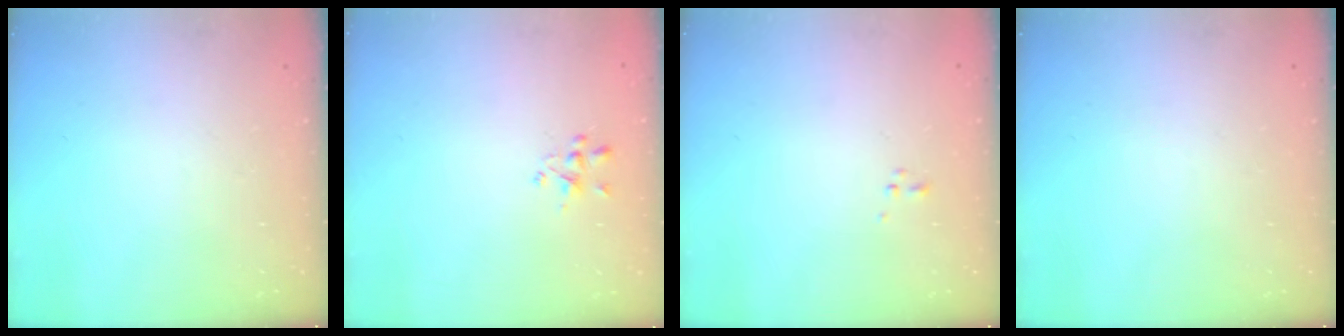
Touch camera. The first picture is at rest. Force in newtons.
{"total": 1.8, "press": 1.7, "slide": 0.7}
{"total": 0.6, "press": 0.6, "slide": 0.1}
{"total": 0.0}